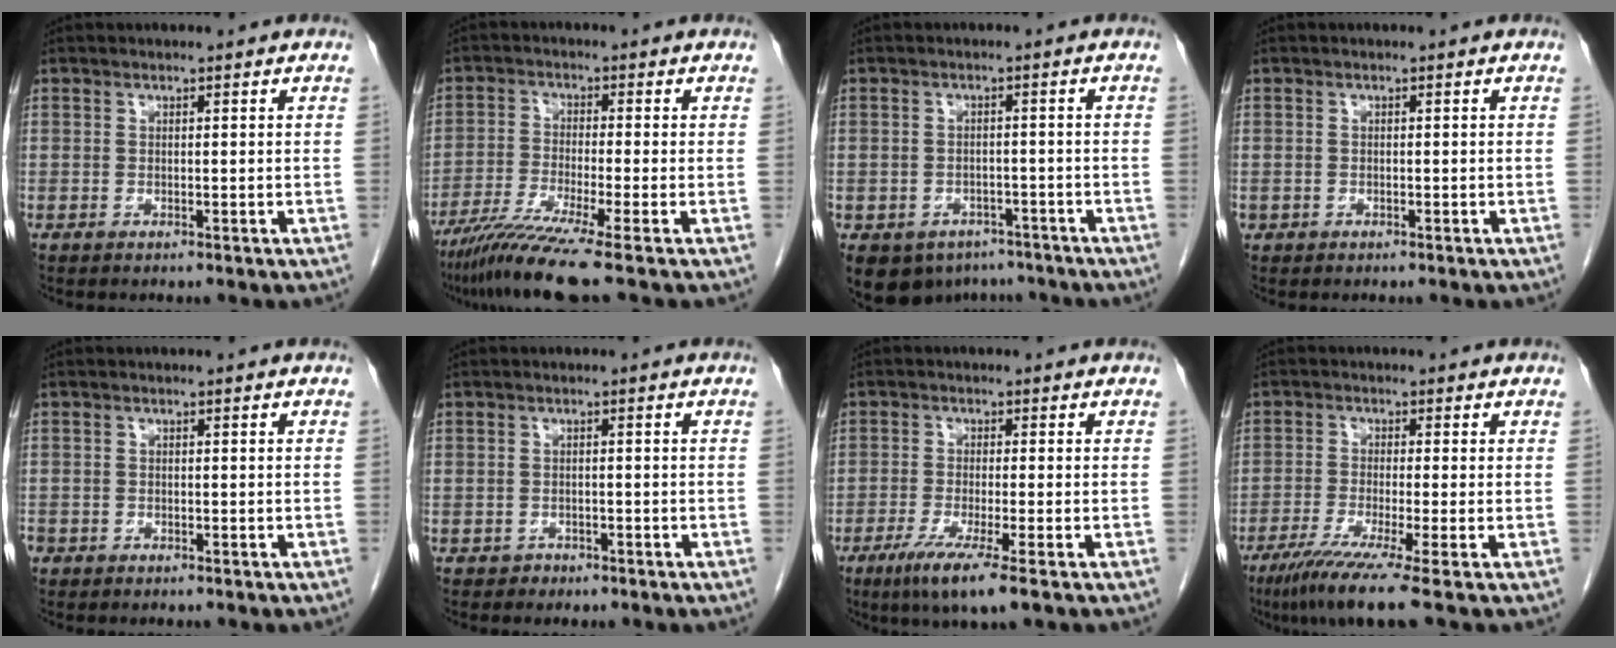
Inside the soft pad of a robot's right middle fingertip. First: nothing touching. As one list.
[{"total": 8.2, "force": [-6.3, -1.7, 5.0], "torque": [-0.091, -0.035, -0.115]}, {"total": 9.4, "force": [-6.4, 6.5, 2.5], "torque": [-0.049, 0.001, -0.081]}, {"total": 0.6, "force": [-0.2, 0.5, 0.1], "torque": [-0.002, 0.003, -0.002]}, {"total": 2.0, "force": [-1.3, 1.4, 0.6], "torque": [-0.016, 0.000, -0.024]}, {"total": 1.3, "force": [-0.9, 0.9, 0.0], "torque": [-0.003, 0.004, -0.014]}, {"total": 7.1, "force": [-4.1, -0.2, 5.7], "torque": [-0.106, -0.024, -0.072]}, {"total": 7.9, "force": [-5.3, -1.3, 5.7], "torque": [-0.094, -0.025, -0.093]}]